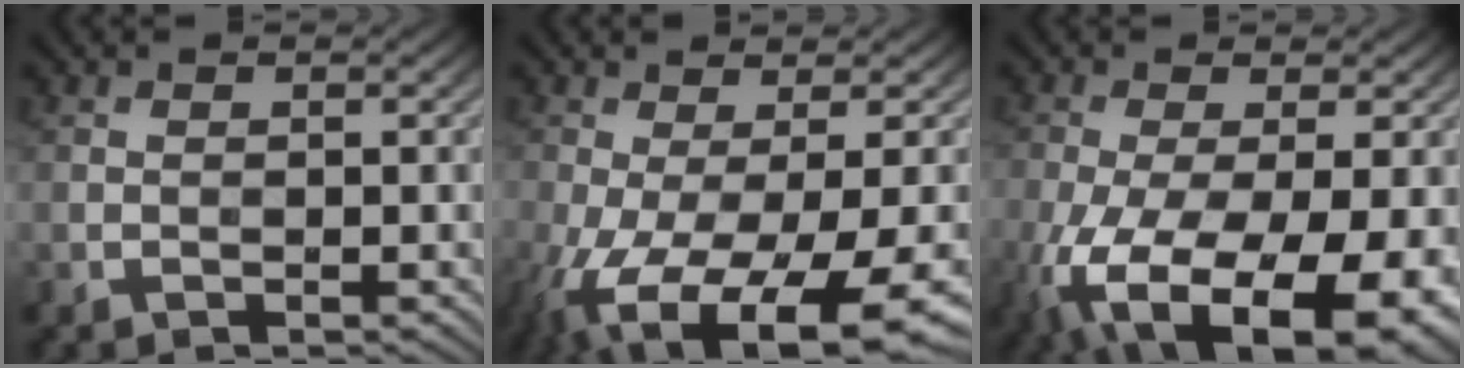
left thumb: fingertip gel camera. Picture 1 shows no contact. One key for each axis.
{"total": 12.4, "fx": -5.4, "fy": 4.2, "fz": 10.4, "tx": -0.209, "ty": -0.041, "tz": -0.069}
{"total": 16.2, "fx": -7.1, "fy": 7.0, "fz": 12.7, "tx": -0.265, "ty": -0.056, "tz": -0.093}